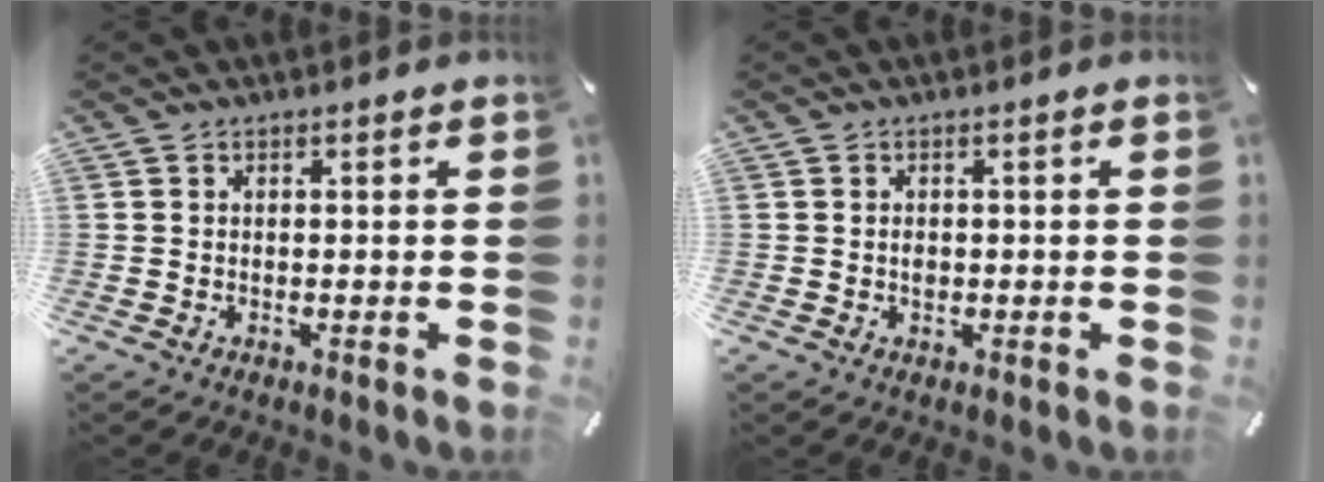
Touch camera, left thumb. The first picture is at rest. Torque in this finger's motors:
{"motor_torque": [0.07, 0.08, 0.24, 0.08, 0.00]}